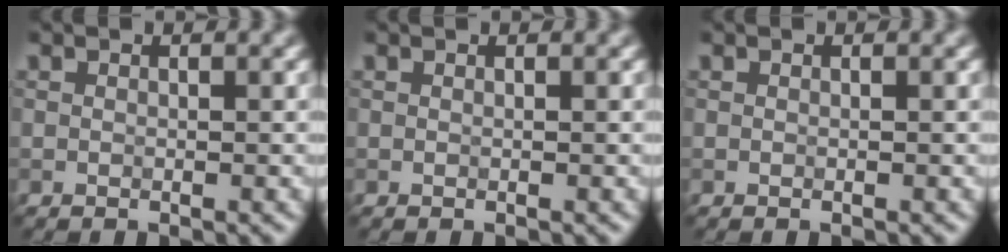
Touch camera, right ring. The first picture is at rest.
{"total": 0.0}
{"total": 0.0}